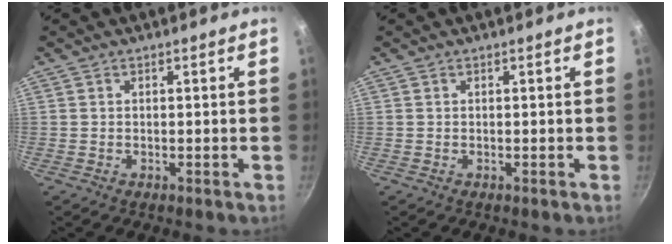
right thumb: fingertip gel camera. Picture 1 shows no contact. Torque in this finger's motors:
{"motor_torque": [-0.01, 0.00, 0.00, 0.00, 0.00]}